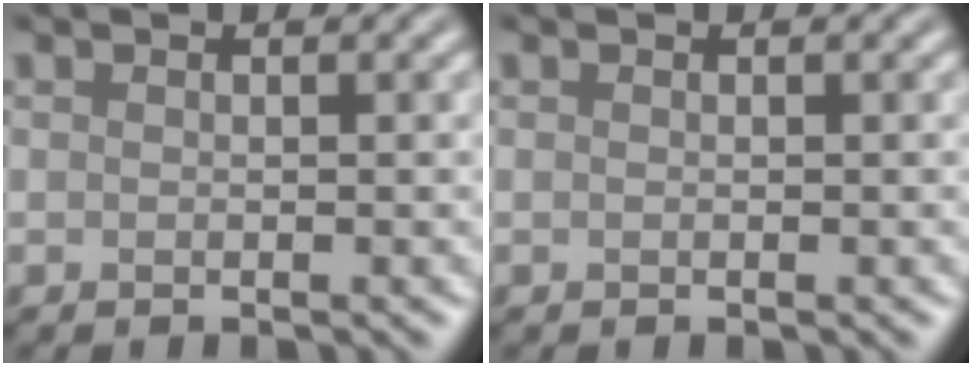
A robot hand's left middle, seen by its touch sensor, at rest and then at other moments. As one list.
[{"total": 0.0}]